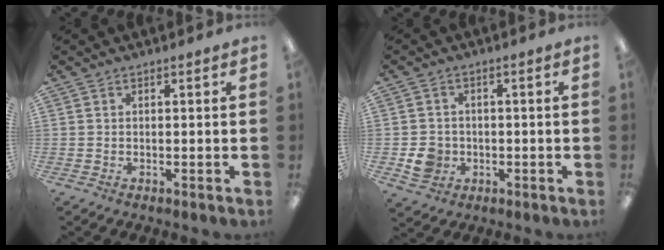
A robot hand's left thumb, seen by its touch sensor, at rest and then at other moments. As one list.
[{"total": 5.5, "force": [-1.2, 5.0, 1.9], "torque": [-0.024, 0.007, -0.020]}]